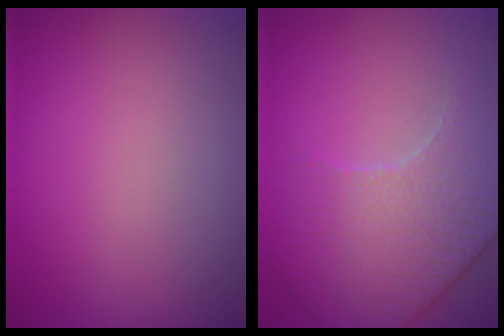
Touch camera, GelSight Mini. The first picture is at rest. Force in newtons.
{"total": 4.3, "press": 4.2, "slide": 0.9}